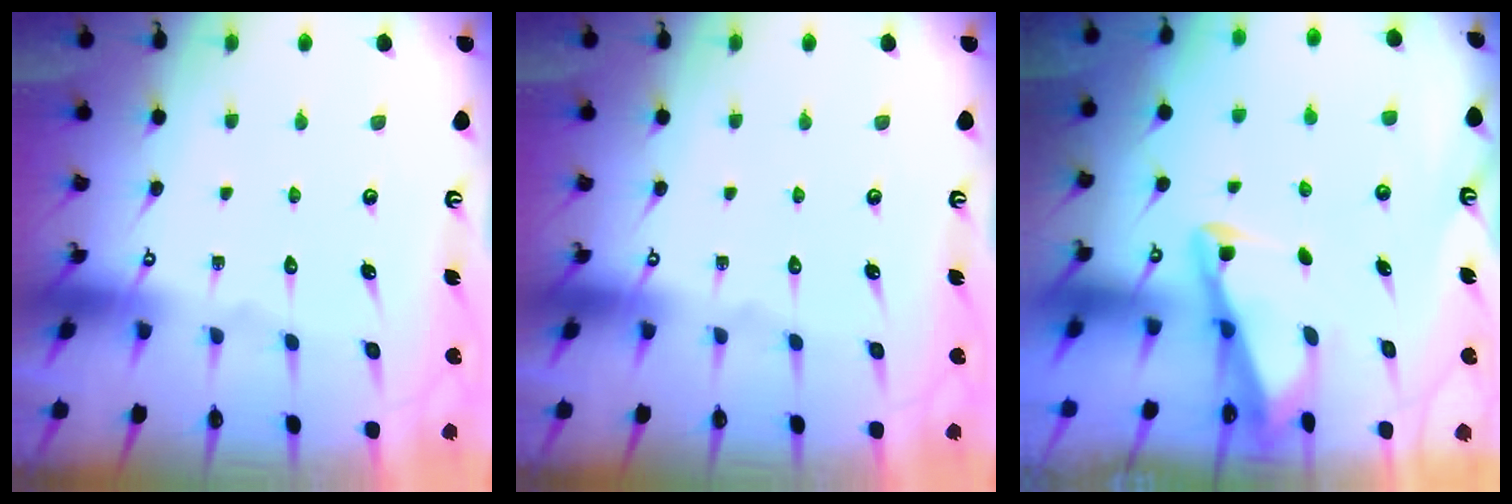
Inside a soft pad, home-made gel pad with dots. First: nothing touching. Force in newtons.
{"total": 0.0}
{"total": 2.7, "press": 2.7, "slide": 0.3}